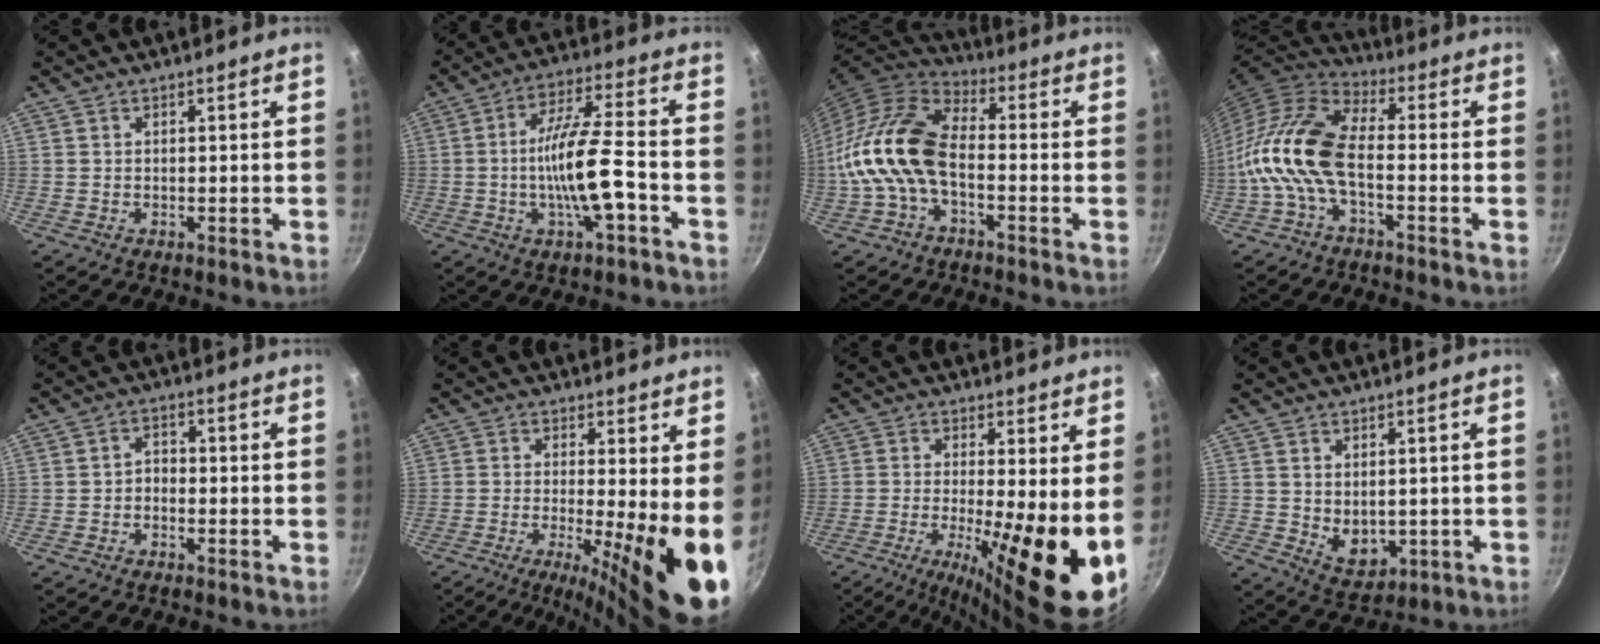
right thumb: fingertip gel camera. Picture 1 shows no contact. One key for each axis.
{"total": 12.8, "fx": -3.6, "fy": 2.8, "fz": 12.0, "tx": -0.214, "ty": 0.025, "tz": -0.069}
{"total": 14.0, "fx": -3.2, "fy": 7.9, "fz": 11.1, "tx": -0.205, "ty": 0.040, "tz": -0.075}
{"total": 13.0, "fx": -3.0, "fy": 6.2, "fz": 11.0, "tx": -0.223, "ty": 0.035, "tz": -0.078}
{"total": 2.3, "fx": -1.0, "fy": 1.6, "fz": 1.3, "tx": -0.014, "ty": 0.018, "tz": -0.022}
{"total": 12.4, "fx": -1.5, "fy": 2.2, "fz": 12.1, "tx": -0.170, "ty": -0.019, "tz": -0.025}
{"total": 15.4, "fx": -1.7, "fy": 3.4, "fz": 15.0, "tx": -0.221, "ty": -0.025, "tz": -0.026}
{"total": 6.2, "fx": 0.6, "fy": 4.3, "fz": 4.4, "tx": -0.053, "ty": -0.018, "tz": 0.026}